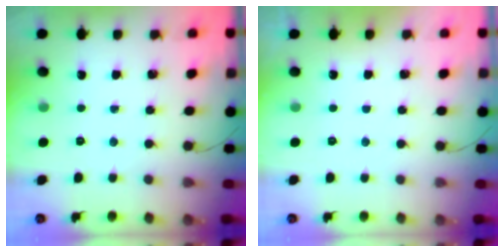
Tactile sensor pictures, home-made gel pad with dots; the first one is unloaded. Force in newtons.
{"total": 2.9, "press": 2.9, "slide": 0.1}